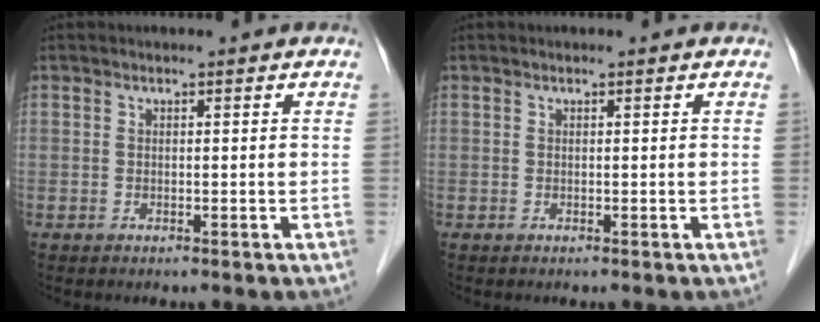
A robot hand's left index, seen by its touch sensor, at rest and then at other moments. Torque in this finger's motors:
{"motor_torque": [0.02, 0.00, 0.00, 0.00]}